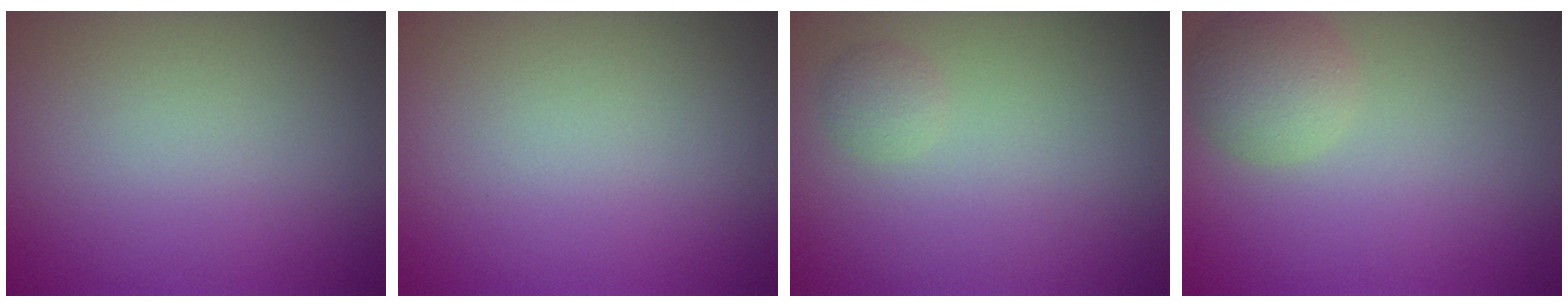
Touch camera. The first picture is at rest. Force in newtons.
{"total": 0.0}
{"total": 1.1, "press": 1.1, "slide": 0.0}
{"total": 3.2, "press": 3.2, "slide": 0.1}